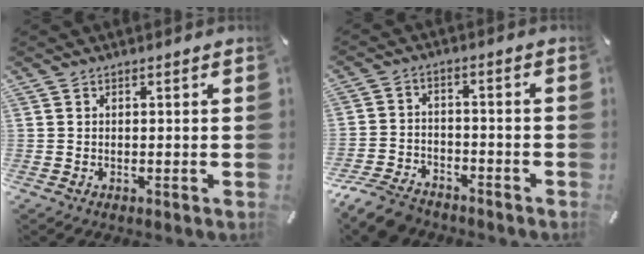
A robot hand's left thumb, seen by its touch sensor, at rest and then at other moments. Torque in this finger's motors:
{"motor_torque": [-0.43, 1.36, 0.70, 0.72, 0.00]}